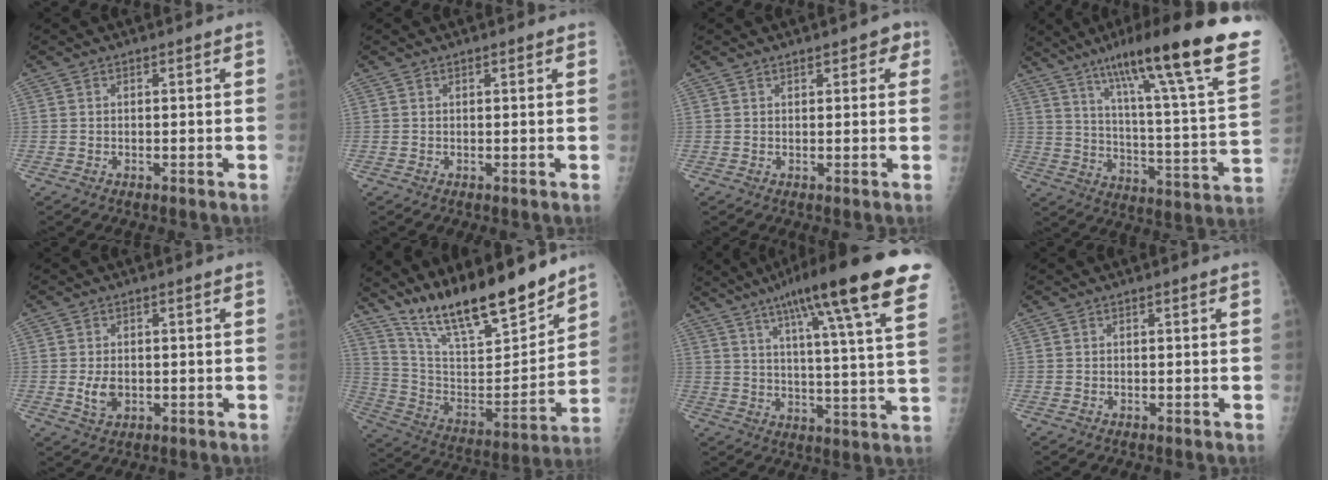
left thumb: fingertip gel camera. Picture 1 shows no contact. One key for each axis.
{"total": 1.0, "fx": 0.7, "fy": 0.3, "fz": 0.6, "tx": -0.007, "ty": 0.000, "tz": 0.008}
{"total": 3.0, "fx": 1.7, "fy": 1.5, "fz": 1.9, "tx": -0.004, "ty": -0.002, "tz": 0.018}
{"total": 29.5, "fx": 19.8, "fy": 3.1, "fz": 21.7, "tx": -0.302, "ty": -0.071, "tz": 0.284}
{"total": 3.5, "fx": -0.4, "fy": 2.3, "fz": 2.6, "tx": -0.044, "ty": -0.005, "tz": -0.001}
{"total": 21.9, "fx": 17.9, "fy": 5.0, "fz": 11.6, "tx": -0.165, "ty": -0.097, "tz": 0.315}
{"total": 23.8, "fx": 14.5, "fy": 2.6, "fz": 18.7, "tx": -0.269, "ty": -0.027, "tz": 0.198}
{"total": 0.0}